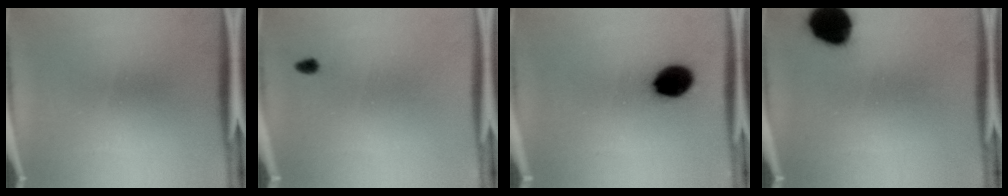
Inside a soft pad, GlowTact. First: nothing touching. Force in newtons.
{"total": 1.5}
{"total": 10.8}
{"total": 11.9}